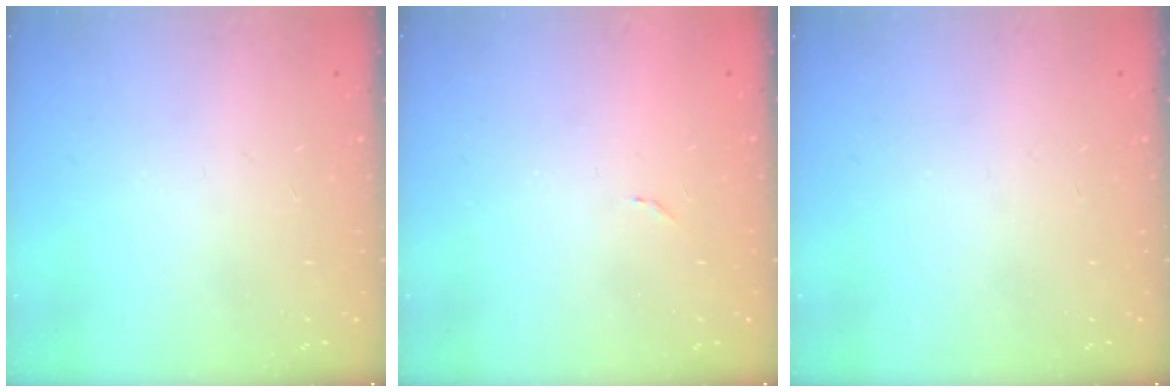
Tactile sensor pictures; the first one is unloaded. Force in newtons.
{"total": 5.0, "press": 5.0, "slide": 0.3}
{"total": 0.0}